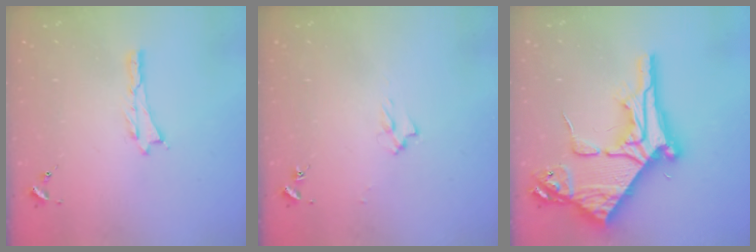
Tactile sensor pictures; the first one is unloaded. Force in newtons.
{"total": 2.0, "press": 2.0, "slide": 0.3}
{"total": 13.6, "press": 13.5, "slide": 1.1}